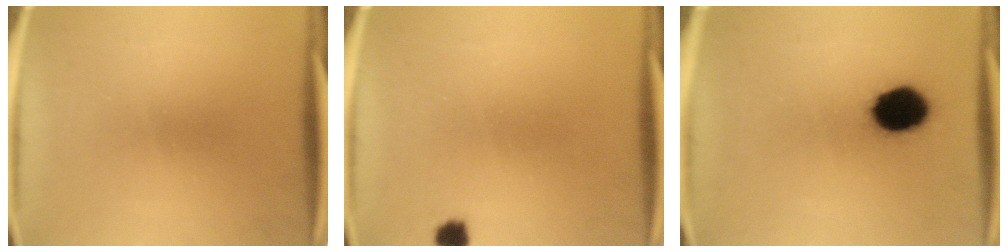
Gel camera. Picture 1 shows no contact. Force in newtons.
{"total": 2.2}
{"total": 12.4}